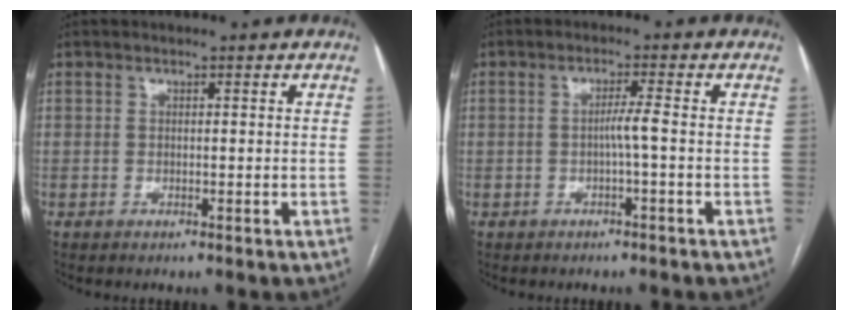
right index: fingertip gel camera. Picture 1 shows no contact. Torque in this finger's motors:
{"motor_torque": [0.77, -0.21, 0.26, 0.09]}